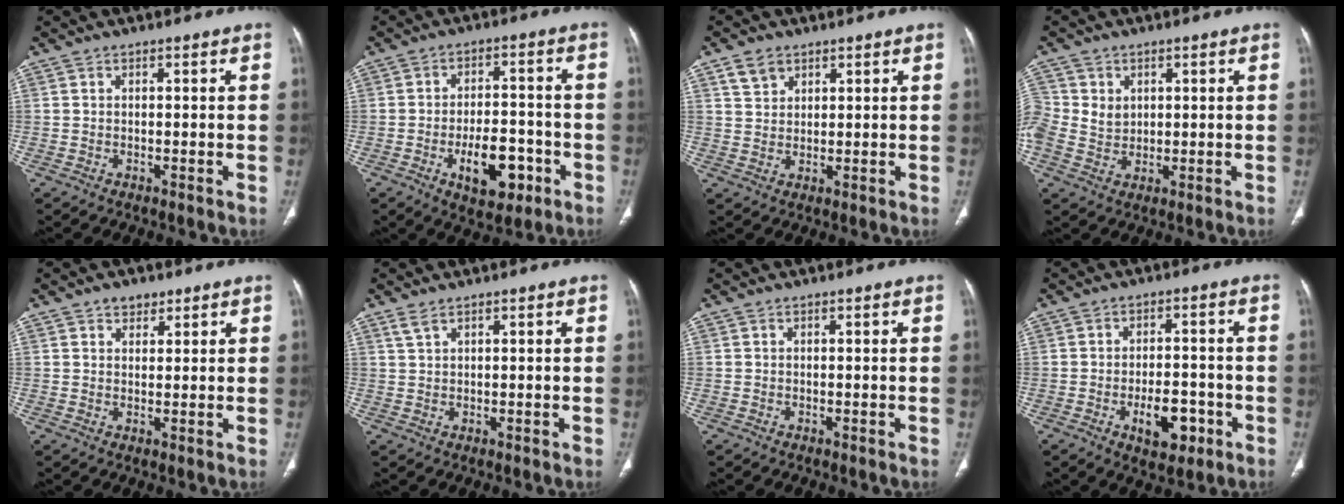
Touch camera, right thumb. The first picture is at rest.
{"total": 11.7, "force": [-4.6, 6.1, 8.9], "torque": [-0.116, 0.022, -0.064]}
{"total": 4.0, "force": [2.5, 2.8, 1.5], "torque": [-0.017, -0.010, 0.052]}
{"total": 7.2, "force": [1.5, 6.2, 3.3], "torque": [-0.057, 0.001, 0.036]}
{"total": 2.8, "force": [1.8, 1.8, 1.0], "torque": [0.001, -0.009, 0.026]}
{"total": 1.7, "force": [1.3, 0.5, 1.0], "torque": [-0.025, 0.006, 0.033]}
{"total": 0.0}
{"total": 7.8, "force": [-3.2, 4.2, 5.7], "torque": [-0.066, 0.017, -0.042]}